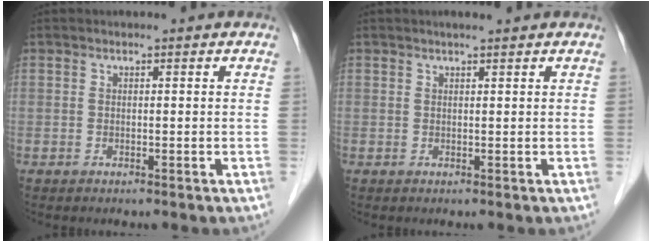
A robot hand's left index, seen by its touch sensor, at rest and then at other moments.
{"total": 1.8, "force": [1.5, -0.1, 1.0], "torque": [-0.014, 0.010, 0.025]}